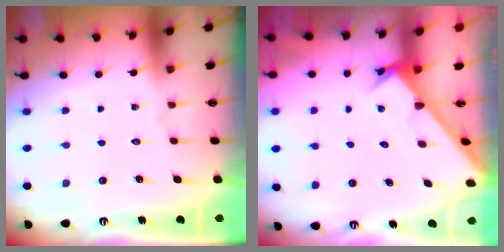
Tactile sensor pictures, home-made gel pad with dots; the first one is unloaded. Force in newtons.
{"total": 2.4, "press": 2.4, "slide": 0.2}